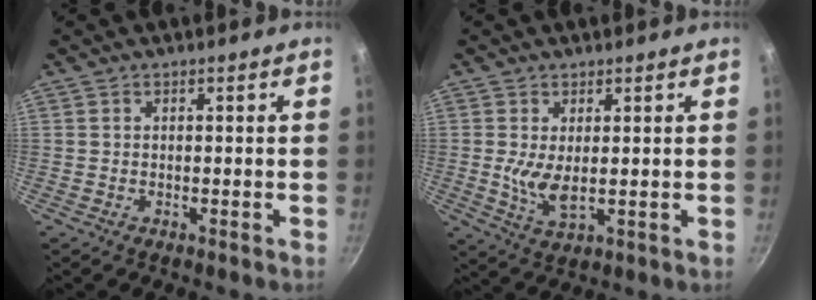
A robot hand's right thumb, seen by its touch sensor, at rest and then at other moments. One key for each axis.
{"total": 5.3, "fx": 0.5, "fy": 2.2, "fz": 4.8, "tx": -0.093, "ty": -0.018, "tz": 0.018}